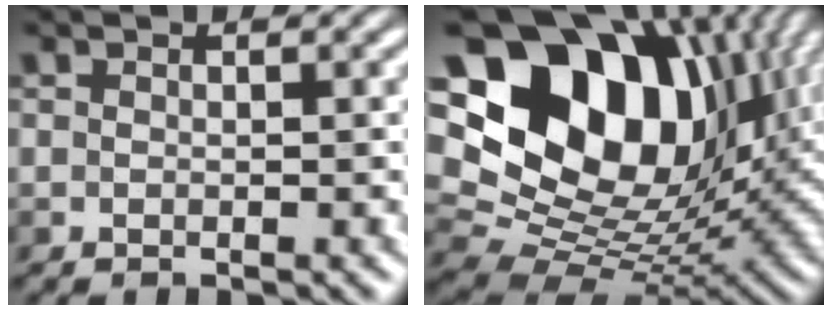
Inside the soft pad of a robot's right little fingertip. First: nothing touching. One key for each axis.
{"total": 19.8, "fx": 7.0, "fy": 13.8, "fz": 12.4, "tx": -0.231, "ty": 0.058, "tz": 0.136}